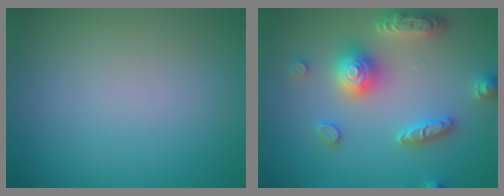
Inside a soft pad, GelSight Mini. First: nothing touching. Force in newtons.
{"total": 5.5, "press": 5.4, "slide": 0.9}